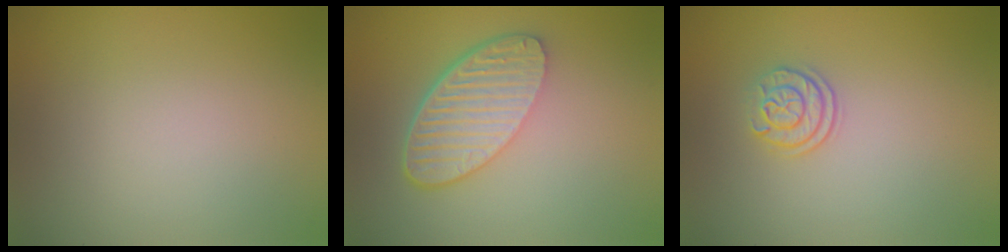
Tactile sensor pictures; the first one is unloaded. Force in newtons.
{"total": 5.6, "press": 4.0, "slide": 3.9}
{"total": 2.1, "press": 1.7, "slide": 1.3}